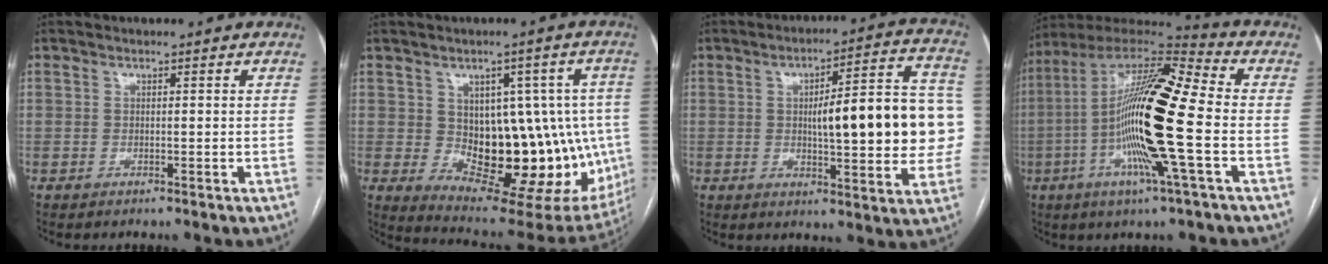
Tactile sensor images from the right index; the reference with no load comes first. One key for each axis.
{"total": 18.1, "fx": -1.1, "fy": 9.7, "fz": 15.3, "tx": -0.172, "ty": 0.015, "tz": 0.011}
{"total": 18.4, "fx": 0.4, "fy": 4.3, "fz": 17.9, "tx": -0.219, "ty": 0.034, "tz": 0.013}
{"total": 20.8, "fx": -3.3, "fy": 1.1, "fz": 20.5, "tx": -0.402, "ty": -0.009, "tz": -0.076}